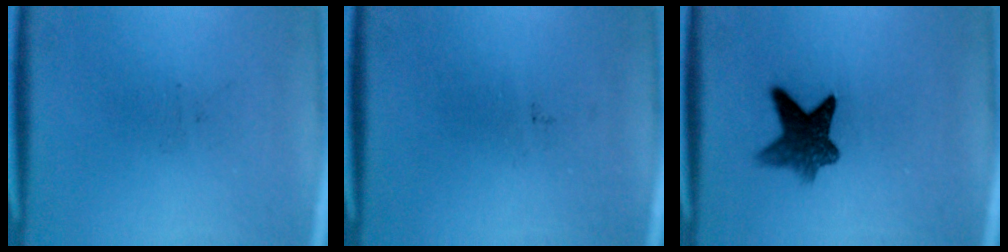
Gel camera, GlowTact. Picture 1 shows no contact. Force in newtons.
{"total": 0.0}
{"total": 7.7}